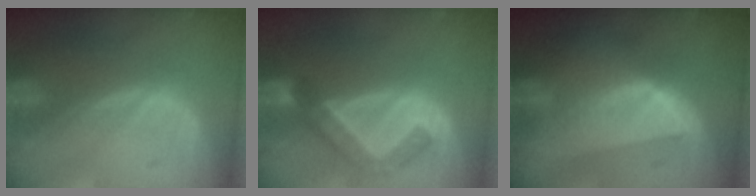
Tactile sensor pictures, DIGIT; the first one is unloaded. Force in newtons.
{"total": 5.3, "press": 5.3, "slide": 0.2}
{"total": 7.9, "press": 7.2, "slide": 3.2}